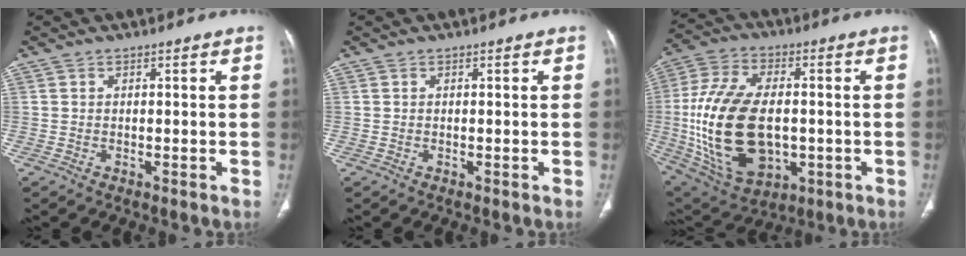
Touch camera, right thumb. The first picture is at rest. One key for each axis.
{"total": 0.0}
{"total": 23.8, "fx": -1.7, "fy": 14.0, "fz": 19.1, "tx": -0.378, "ty": -0.002, "tz": -0.009}